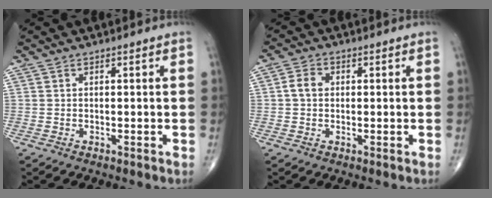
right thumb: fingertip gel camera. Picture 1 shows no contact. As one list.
[{"total": 3.5, "force": [0.3, 2.6, 2.3], "torque": [-0.042, 0.009, 0.000]}]